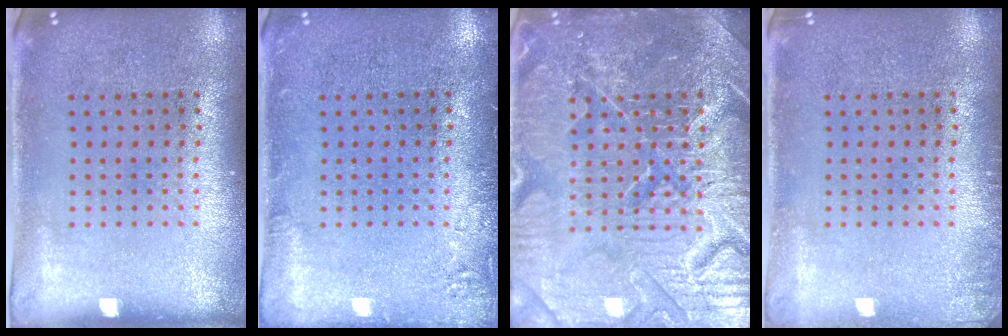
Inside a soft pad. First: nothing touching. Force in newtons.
{"total": 1.5, "press": 1.5, "slide": 0.2}
{"total": 7.7, "press": 7.6, "slide": 0.9}
{"total": 1.0, "press": 1.0, "slide": 0.2}